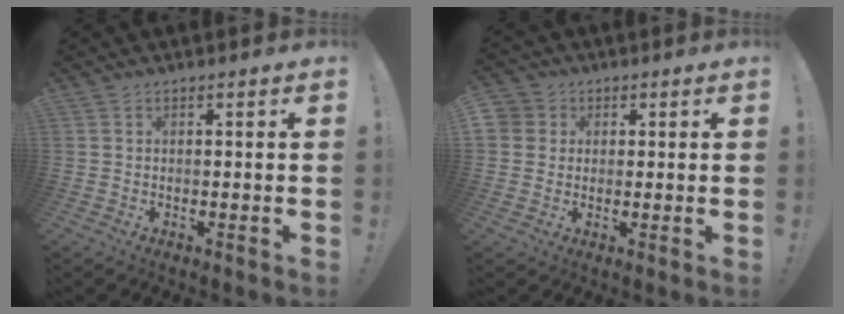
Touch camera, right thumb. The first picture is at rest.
{"total": 4.5, "force": [0.9, 4.2, 1.2], "torque": [-0.016, 0.002, 0.018]}